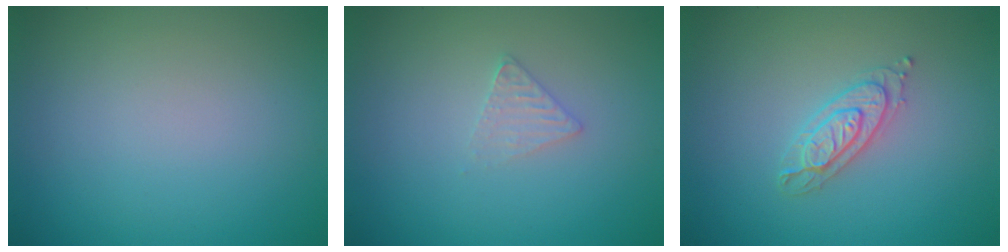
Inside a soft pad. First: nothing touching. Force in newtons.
{"total": 1.4, "press": 1.3, "slide": 0.2}
{"total": 2.2, "press": 2.1, "slide": 0.4}